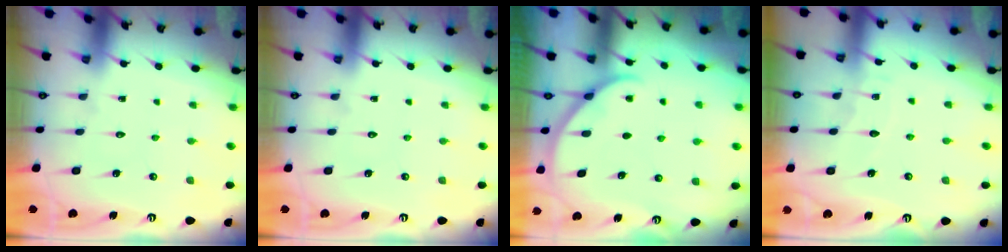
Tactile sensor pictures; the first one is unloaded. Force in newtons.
{"total": 0.0}
{"total": 2.5, "press": 2.5, "slide": 0.2}
{"total": 4.3, "press": 4.3, "slide": 0.3}